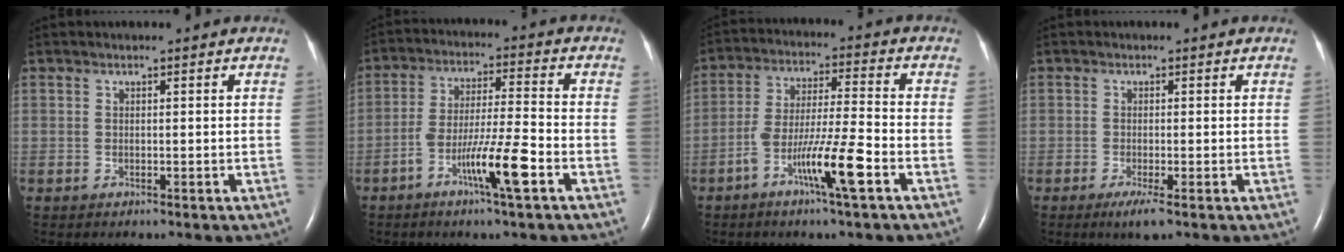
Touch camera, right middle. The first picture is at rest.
{"total": 9.3, "force": [-4.5, 0.0, 8.1], "torque": [-0.154, -0.003, -0.084]}
{"total": 10.0, "force": [-4.9, -0.1, 8.7], "torque": [-0.167, -0.003, -0.093]}
{"total": 2.5, "force": [-1.4, 0.1, 2.1], "torque": [-0.041, -0.009, -0.026]}